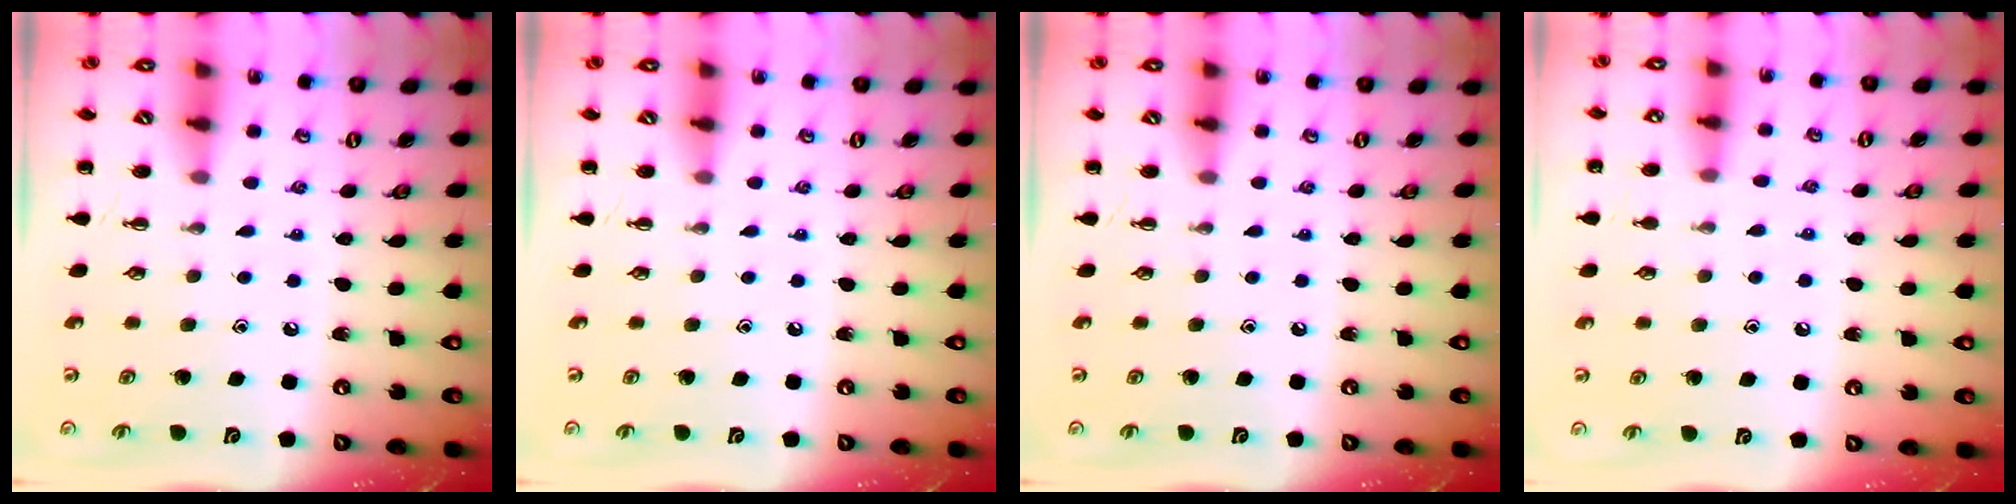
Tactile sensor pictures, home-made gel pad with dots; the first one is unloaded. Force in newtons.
{"total": 0.0}
{"total": 0.0}
{"total": 6.5, "press": 6.1, "slide": 2.2}